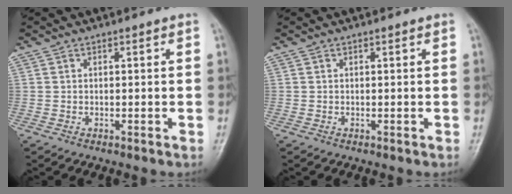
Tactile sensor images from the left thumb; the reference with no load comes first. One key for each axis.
{"total": 0.0}